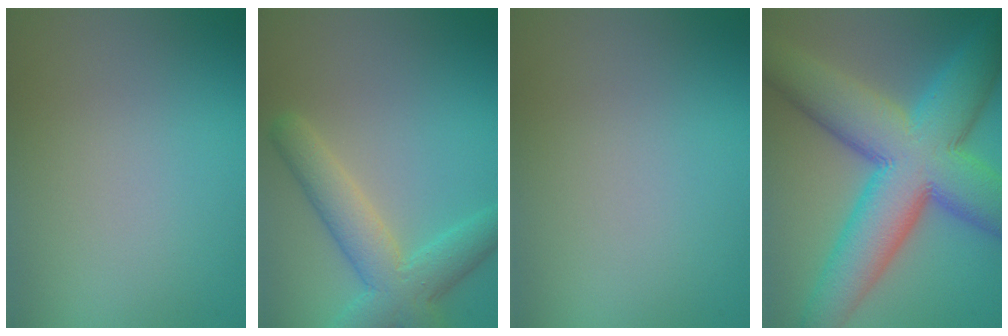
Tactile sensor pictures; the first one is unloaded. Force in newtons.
{"total": 5.6, "press": 5.6, "slide": 0.4}
{"total": 0.0}
{"total": 14.3, "press": 14.3, "slide": 0.4}